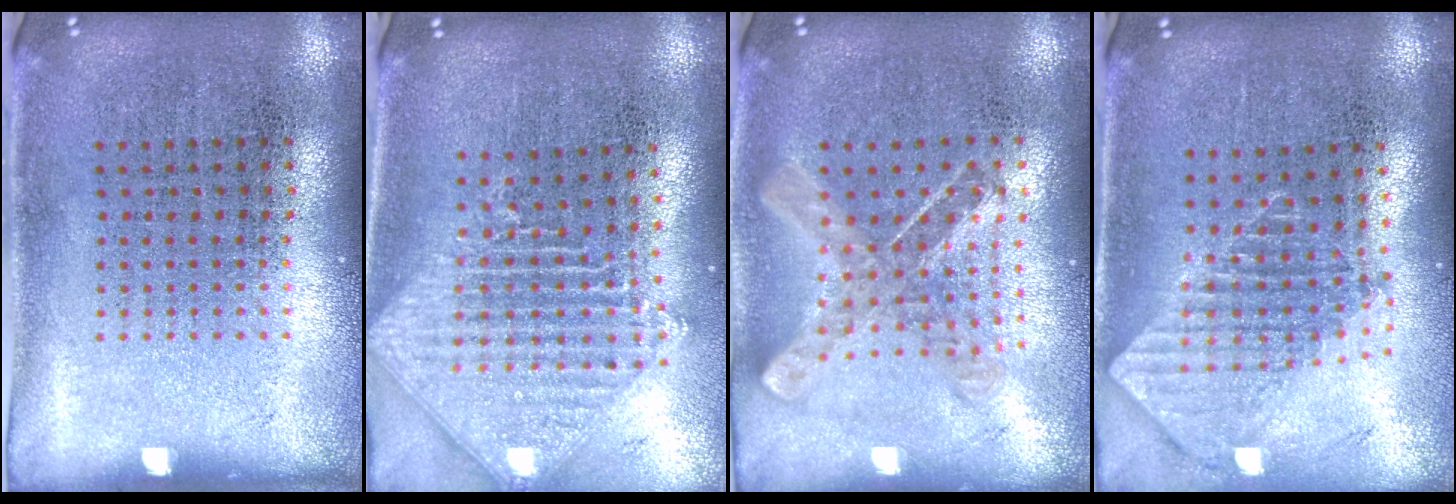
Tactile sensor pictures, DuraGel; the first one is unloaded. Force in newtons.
{"total": 2.3, "press": 1.8, "slide": 1.4}
{"total": 0.9, "press": 0.9, "slide": 0.1}
{"total": 1.9, "press": 1.5, "slide": 1.2}